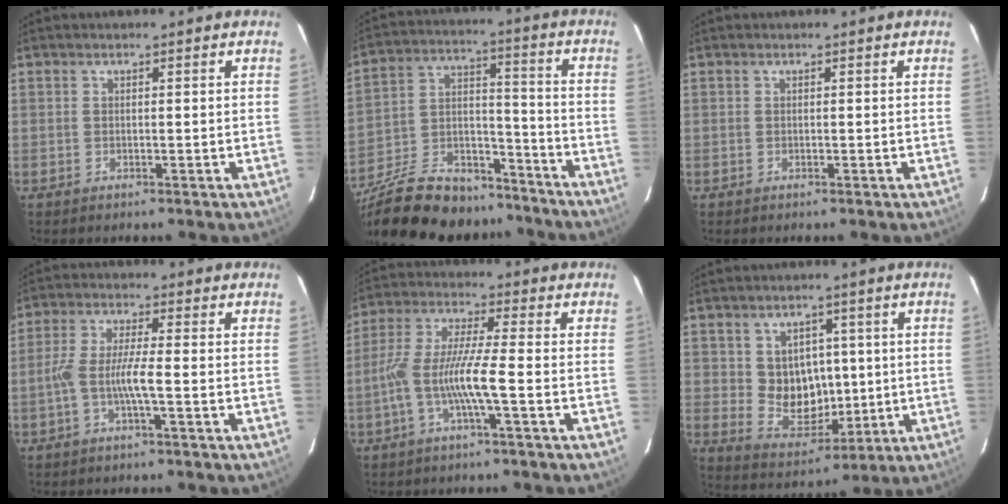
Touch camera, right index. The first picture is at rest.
{"total": 28.2, "force": [-22.2, 11.9, 12.8], "torque": [-0.278, 0.015, -0.340]}
{"total": 0.0}
{"total": 5.8, "force": [-2.0, 0.2, 5.5], "torque": [-0.118, 0.003, -0.037]}
{"total": 9.1, "force": [-3.1, 0.0, 8.6], "torque": [-0.182, 0.002, -0.059]}
{"total": 9.2, "force": [1.0, 8.1, 4.2], "torque": [-0.078, -0.001, 0.040]}